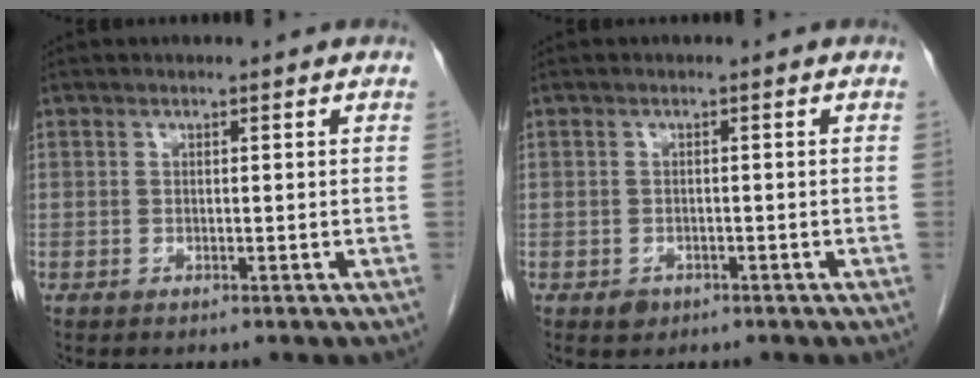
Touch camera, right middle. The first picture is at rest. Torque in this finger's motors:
{"motor_torque": [0.51, -0.24, 0.11, 0.00]}